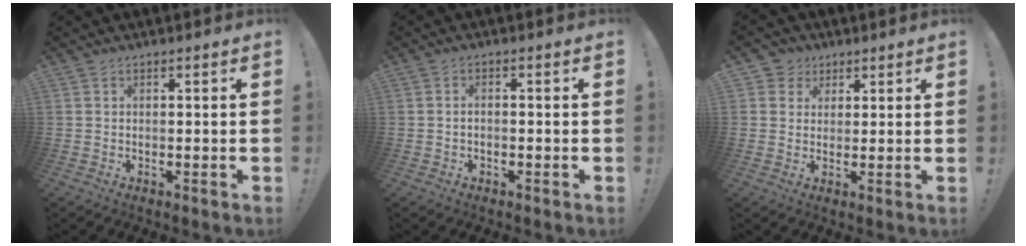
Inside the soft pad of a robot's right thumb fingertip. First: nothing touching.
{"total": 1.2, "force": [-0.8, 0.5, 0.7], "torque": [-0.017, 0.006, -0.014]}
{"total": 4.5, "force": [1.9, 4.0, 0.5], "torque": [-0.017, -0.007, 0.037]}